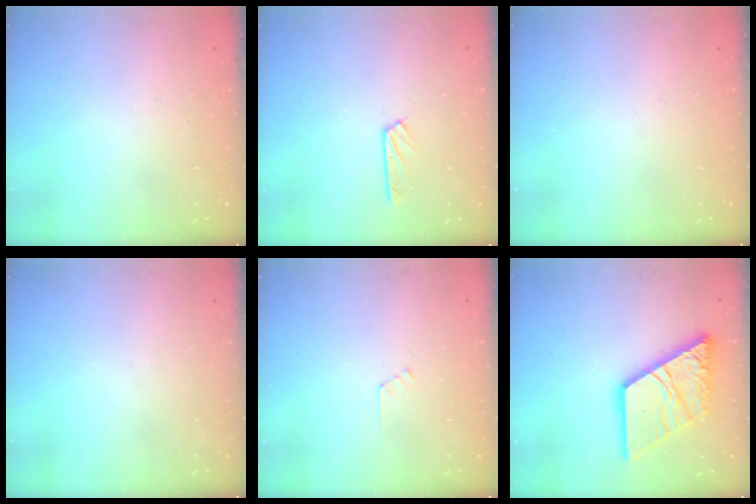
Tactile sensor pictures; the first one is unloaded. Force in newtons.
{"total": 2.6, "press": 2.5, "slide": 0.3}
{"total": 0.0}
{"total": 0.0}
{"total": 4.9, "press": 4.9, "slide": 0.5}
{"total": 18.0, "press": 17.9, "slide": 2.1}